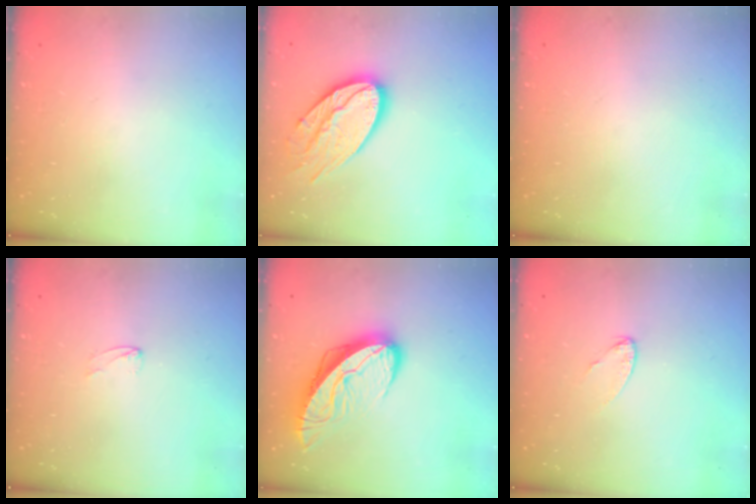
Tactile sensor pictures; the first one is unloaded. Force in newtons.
{"total": 17.9, "press": 17.9, "slide": 1.4}
{"total": 0.0}
{"total": 1.7, "press": 1.7, "slide": 0.1}
{"total": 11.1, "press": 11.0, "slide": 1.3}
{"total": 3.3, "press": 3.3, "slide": 0.2}